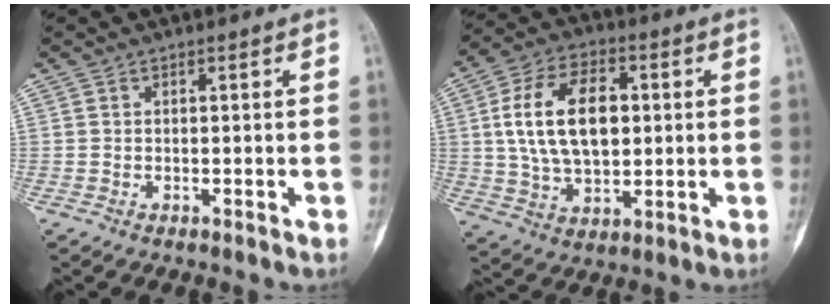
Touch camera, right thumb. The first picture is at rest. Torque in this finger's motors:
{"motor_torque": [0.49, 0.61, 0.26, -0.08, 0.16]}